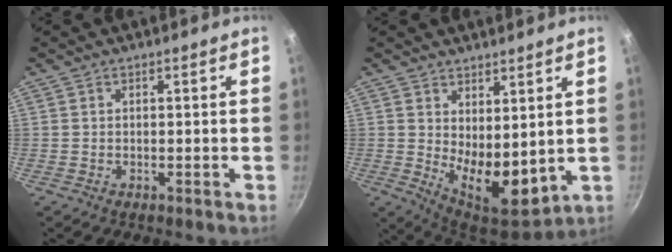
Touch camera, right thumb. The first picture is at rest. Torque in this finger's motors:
{"motor_torque": [-0.80, 1.39, 0.39, 0.15, 0.20]}